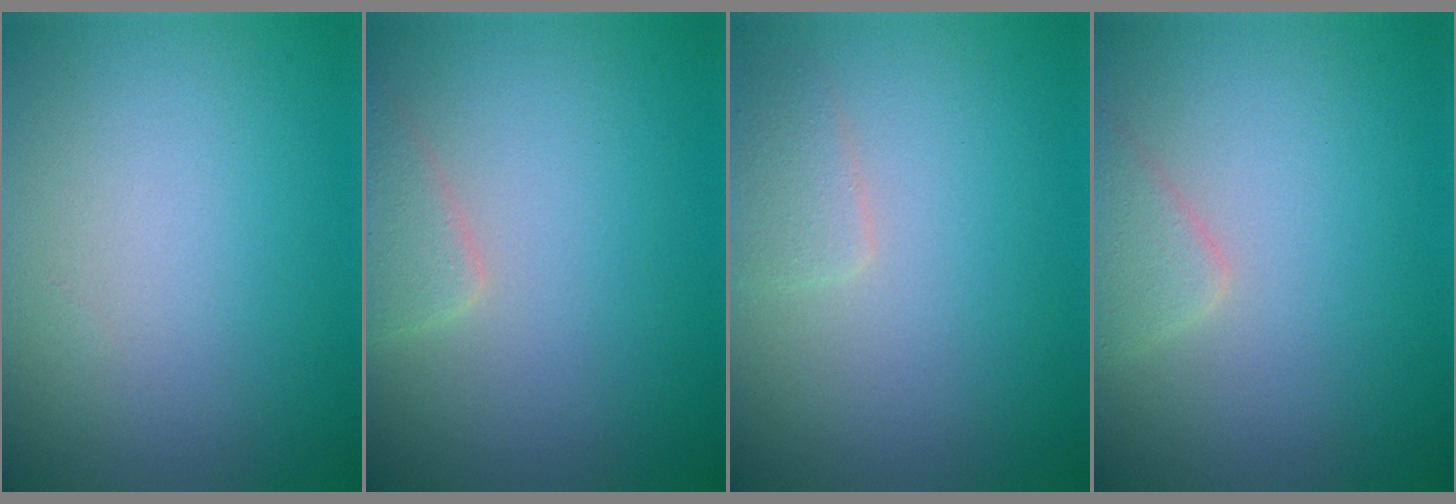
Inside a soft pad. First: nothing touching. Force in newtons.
{"total": 2.0, "press": 2.0, "slide": 0.2}
{"total": 1.5, "press": 1.5, "slide": 0.1}
{"total": 2.1, "press": 2.1, "slide": 0.2}